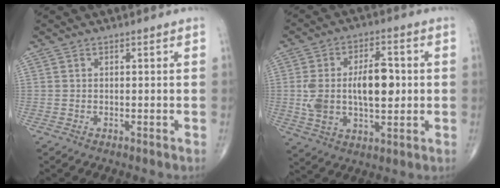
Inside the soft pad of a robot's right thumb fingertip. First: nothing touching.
{"total": 14.9, "force": [0.5, 7.5, 12.9], "torque": [-0.232, 0.013, 0.015]}